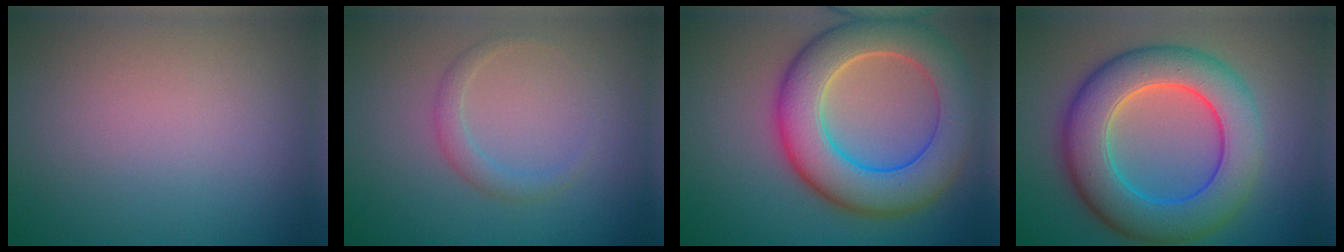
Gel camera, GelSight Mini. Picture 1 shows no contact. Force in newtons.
{"total": 1.5, "press": 1.5, "slide": 0.1}
{"total": 9.3, "press": 9.3, "slide": 0.5}
{"total": 9.4, "press": 9.4, "slide": 0.5}